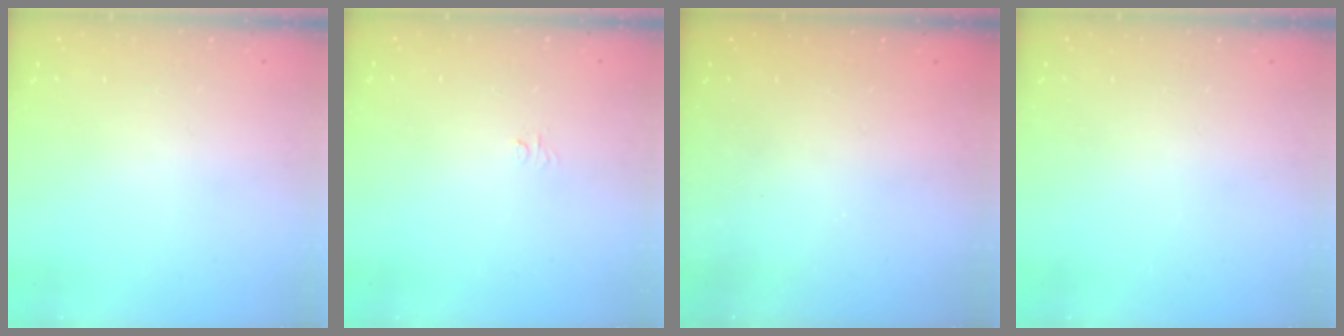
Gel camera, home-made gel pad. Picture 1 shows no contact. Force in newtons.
{"total": 3.1, "press": 3.0, "slide": 0.3}
{"total": 2.6, "press": 2.4, "slide": 0.8}
{"total": 0.0}